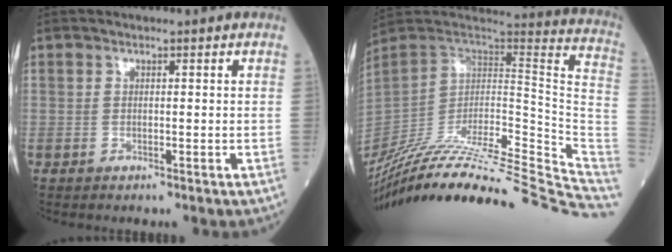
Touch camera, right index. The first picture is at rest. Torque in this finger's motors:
{"motor_torque": [-1.10, -1.04, -1.05, -0.21]}